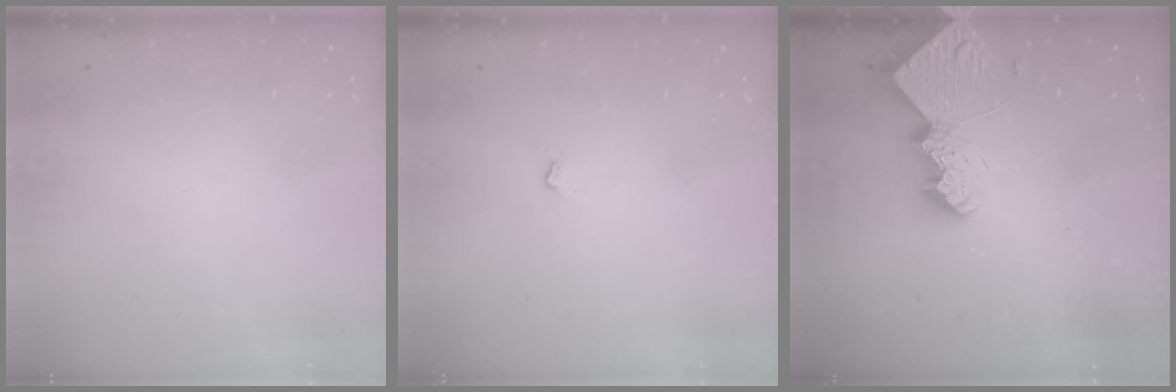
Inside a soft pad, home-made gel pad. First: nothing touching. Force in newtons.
{"total": 1.9, "press": 1.9, "slide": 0.4}
{"total": 10.1, "press": 10.1, "slide": 1.0}